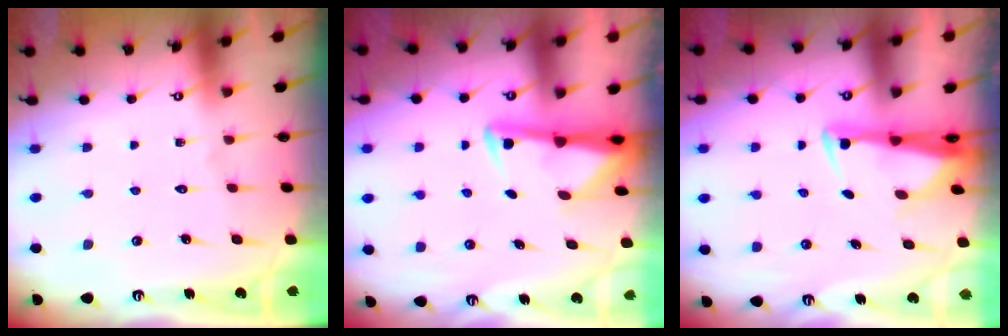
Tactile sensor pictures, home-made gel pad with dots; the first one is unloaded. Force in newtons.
{"total": 3.0, "press": 2.9, "slide": 0.5}
{"total": 2.8, "press": 2.7, "slide": 1.0}